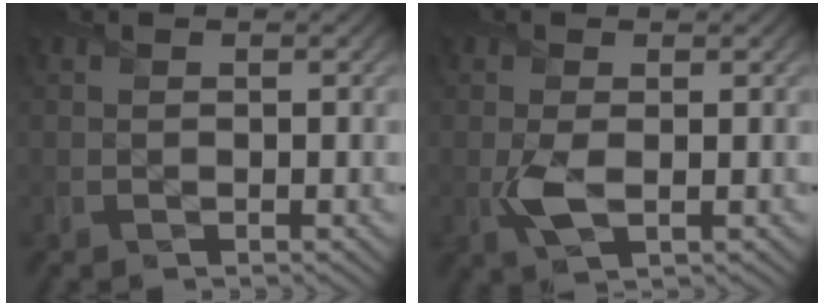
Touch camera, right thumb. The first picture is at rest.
{"total": 3.0, "force": [-0.4, 1.5, 2.6], "torque": [-0.064, -0.006, -0.008]}